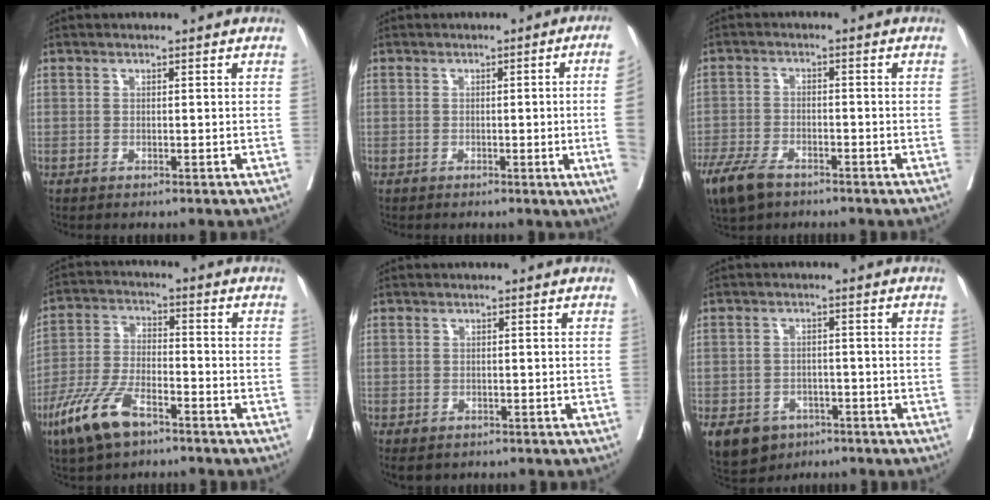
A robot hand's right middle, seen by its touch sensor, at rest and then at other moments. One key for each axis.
{"total": 9.8, "fx": -1.2, "fy": -3.0, "fz": 9.2, "tx": -0.095, "ty": -0.019, "tz": -0.016}
{"total": 8.0, "fx": -5.7, "fy": 3.4, "fz": 4.3, "tx": -0.091, "ty": -0.011, "tz": -0.102}
{"total": 10.1, "fx": -6.3, "fy": 3.4, "fz": 7.1, "tx": -0.156, "ty": -0.009, "tz": -0.121}
{"total": 1.9, "fx": -1.3, "fy": 1.1, "fz": 0.8, "tx": -0.015, "ty": -0.003, "tz": -0.013}
{"total": 11.2, "fx": -6.1, "fy": 8.4, "fz": 4.1, "tx": -0.105, "ty": -0.005, "tz": -0.085}